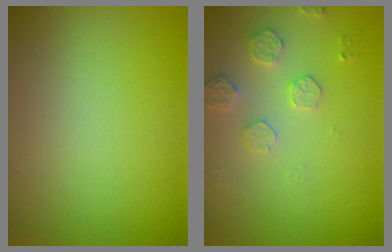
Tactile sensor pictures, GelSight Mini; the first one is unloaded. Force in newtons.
{"total": 2.5, "press": 2.5, "slide": 0.5}